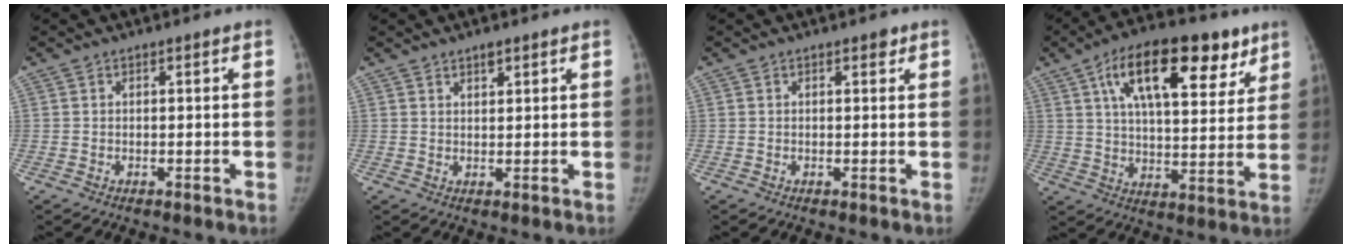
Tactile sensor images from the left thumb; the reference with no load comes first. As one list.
[{"total": 1.9, "force": [1.5, 0.8, 1.0], "torque": [-0.008, -0.009, 0.024]}, {"total": 1.0, "force": [0.6, 0.5, 0.6], "torque": [0.000, -0.002, 0.006]}, {"total": 21.3, "force": [10.8, 9.6, 15.6], "torque": [-0.208, -0.013, 0.174]}]